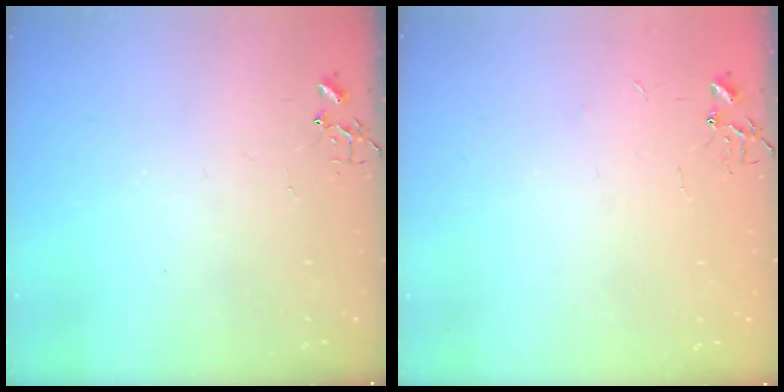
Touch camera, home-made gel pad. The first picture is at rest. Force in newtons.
{"total": 2.4, "press": 2.4, "slide": 0.3}